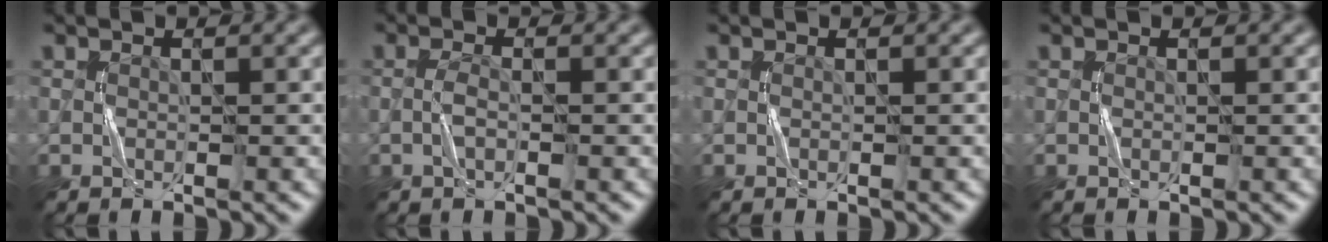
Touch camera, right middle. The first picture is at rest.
{"total": 1.4, "force": [-0.5, 0.4, 1.2], "torque": [-0.028, 0.003, -0.014]}
{"total": 0.0}
{"total": 0.0}